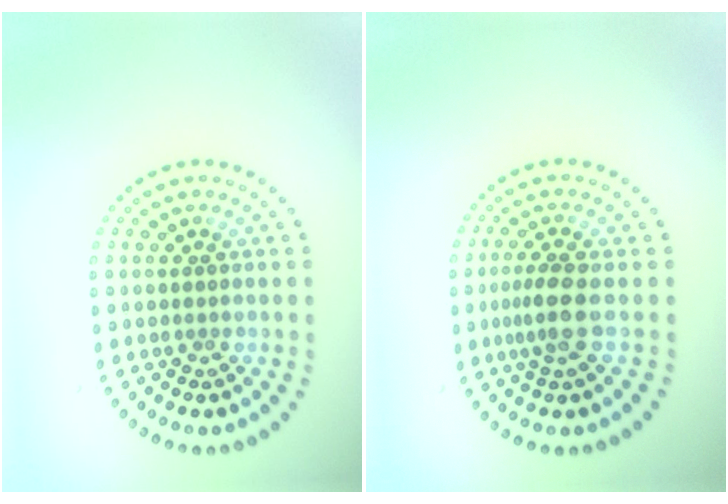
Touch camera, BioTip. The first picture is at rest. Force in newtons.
{"total": 2.7, "press": 2.2, "slide": 1.5}